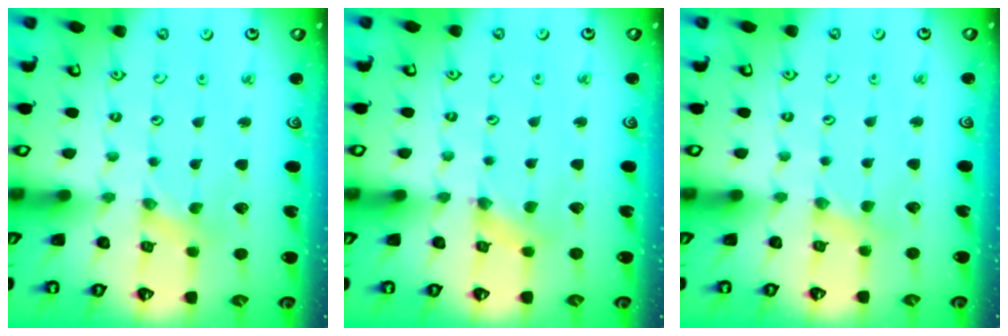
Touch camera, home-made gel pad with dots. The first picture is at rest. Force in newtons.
{"total": 1.3, "press": 1.3, "slide": 0.3}
{"total": 2.9, "press": 2.8, "slide": 0.6}